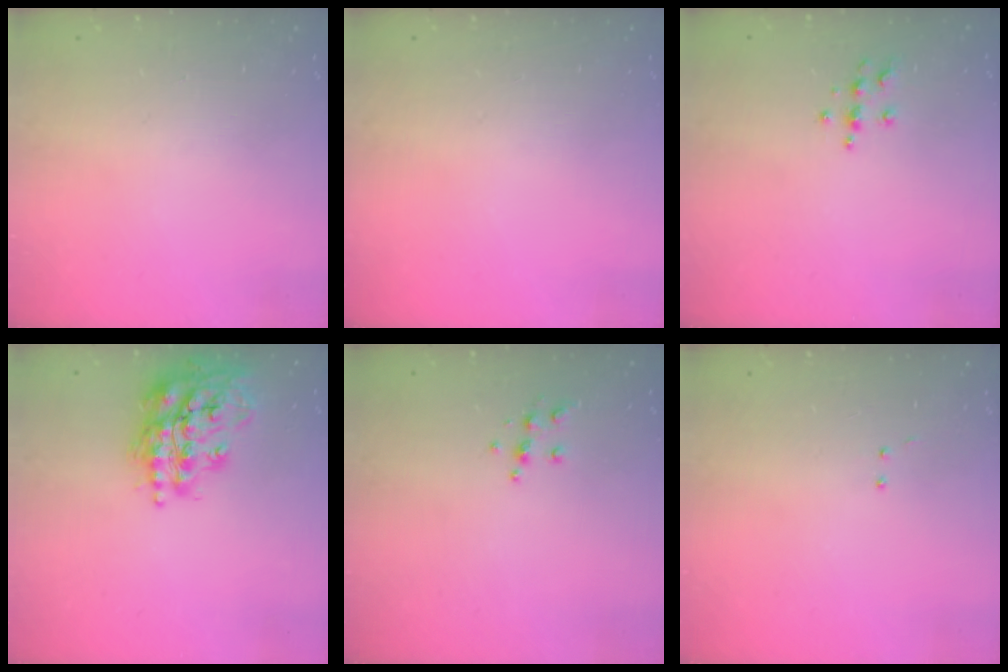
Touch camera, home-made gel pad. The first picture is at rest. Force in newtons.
{"total": 0.0}
{"total": 5.6, "press": 5.5, "slide": 0.7}
{"total": 17.7, "press": 17.6, "slide": 1.5}
{"total": 5.6, "press": 5.6, "slide": 0.6}
{"total": 3.0, "press": 2.9, "slide": 0.7}